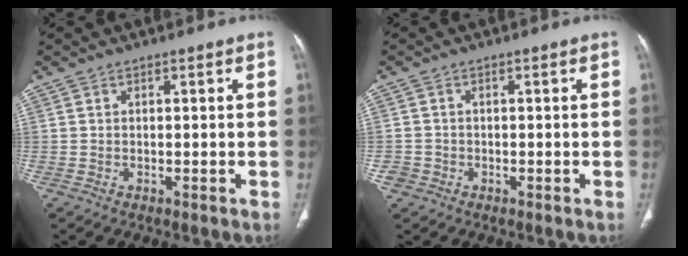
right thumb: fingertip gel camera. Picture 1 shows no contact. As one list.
[{"total": 2.0, "force": [-0.9, 1.7, 0.2], "torque": [0.000, 0.009, -0.021]}]